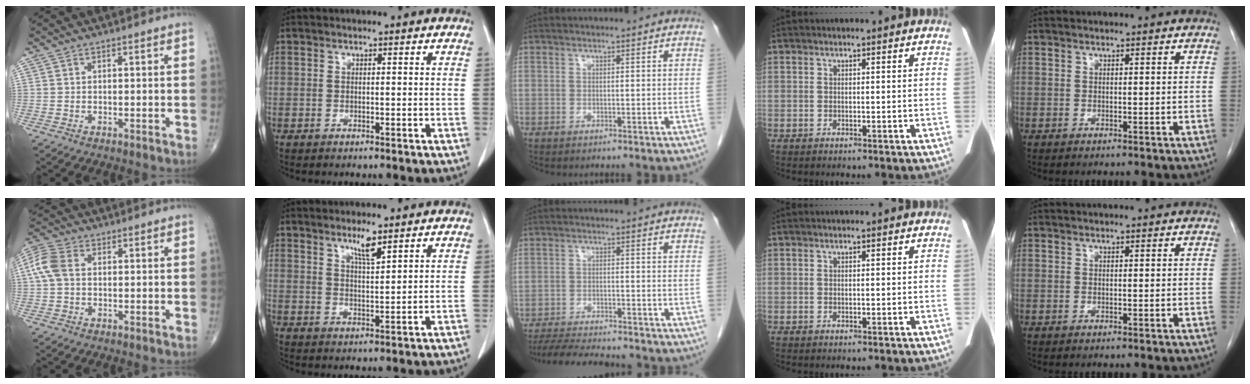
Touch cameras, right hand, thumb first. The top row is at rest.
{"thumb": {"total": 6.5, "force": [0.7, 4.4, 4.7], "torque": [-0.122, 0.022, 0.010]}, "index": {"total": 3.6, "force": [2.6, 0.2, 2.5], "torque": [-0.048, -0.005, 0.049]}, "middle": {"total": 9.6, "force": [-8.9, 1.1, 3.6], "torque": [-0.057, -0.010, -0.139]}}